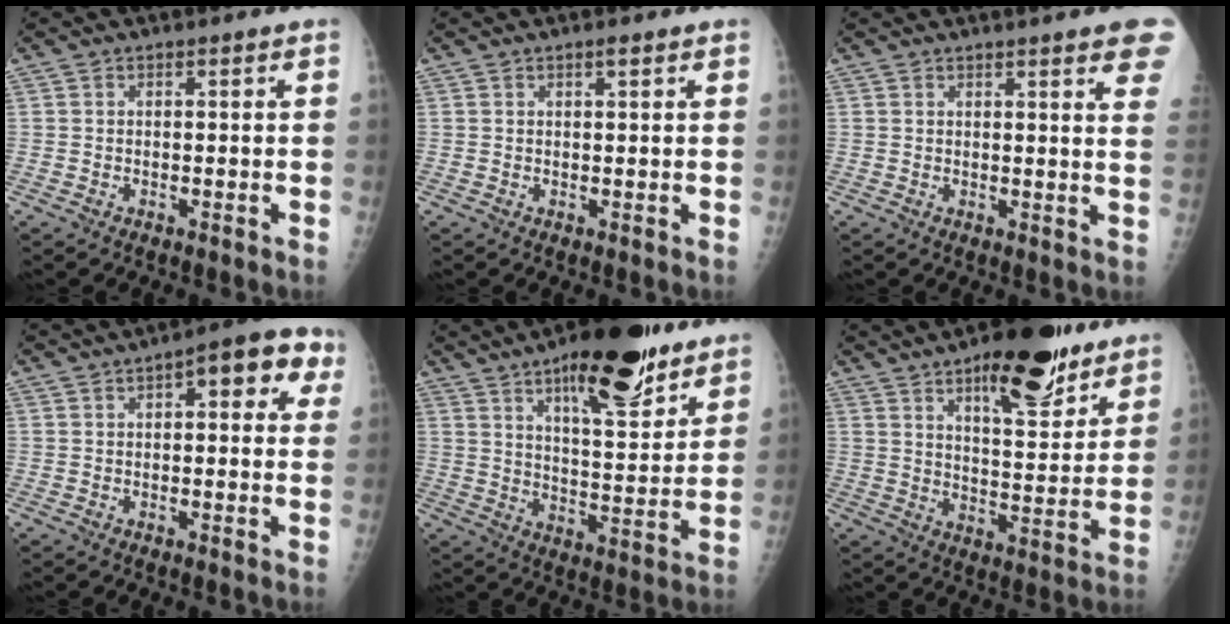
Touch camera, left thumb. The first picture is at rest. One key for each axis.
{"total": 1.1, "fx": 0.8, "fy": 0.3, "fz": 0.8, "tx": -0.013, "ty": -0.004, "tz": 0.013}
{"total": 10.0, "fx": 6.6, "fy": 1.4, "fz": 7.4, "tx": -0.071, "ty": -0.015, "tz": 0.066}
{"total": 8.9, "fx": 3.4, "fy": 3.8, "fz": 7.3, "tx": -0.061, "ty": 0.014, "tz": 0.031}
{"total": 18.1, "fx": 11.3, "fy": 6.0, "fz": 12.7, "tx": -0.151, "ty": -0.061, "tz": 0.175}
{"total": 16.3, "fx": 10.3, "fy": 5.9, "fz": 11.1, "tx": -0.120, "ty": -0.057, "tz": 0.155}